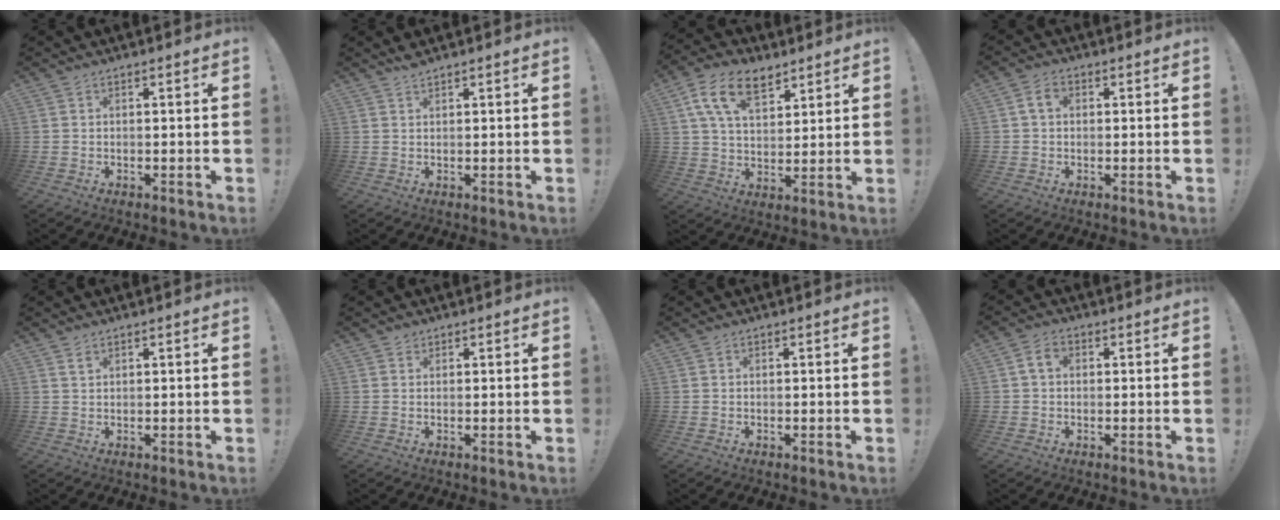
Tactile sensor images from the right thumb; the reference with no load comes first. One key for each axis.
{"total": 1.7, "fx": 1.7, "fy": 0.2, "fz": 0.4, "tx": -0.003, "ty": -0.006, "tz": 0.029}
{"total": 13.7, "fx": 7.6, "fy": 7.8, "fz": 8.4, "tx": -0.142, "ty": -0.024, "tz": 0.142}
{"total": 3.8, "fx": 0.7, "fy": 2.7, "fz": 2.6, "tx": -0.046, "ty": 0.010, "tz": 0.014}
{"total": 1.4, "fx": 0.9, "fy": 0.3, "fz": 1.1, "tx": -0.019, "ty": -0.002, "tz": 0.015}
{"total": 1.3, "fx": 1.0, "fy": 0.8, "fz": -0.1, "tx": 0.010, "ty": -0.001, "tz": 0.018}
{"total": 0.0}
{"total": 4.0, "fx": 0.7, "fy": 2.9, "fz": 2.7, "tx": -0.048, "ty": 0.011, "tz": 0.015}